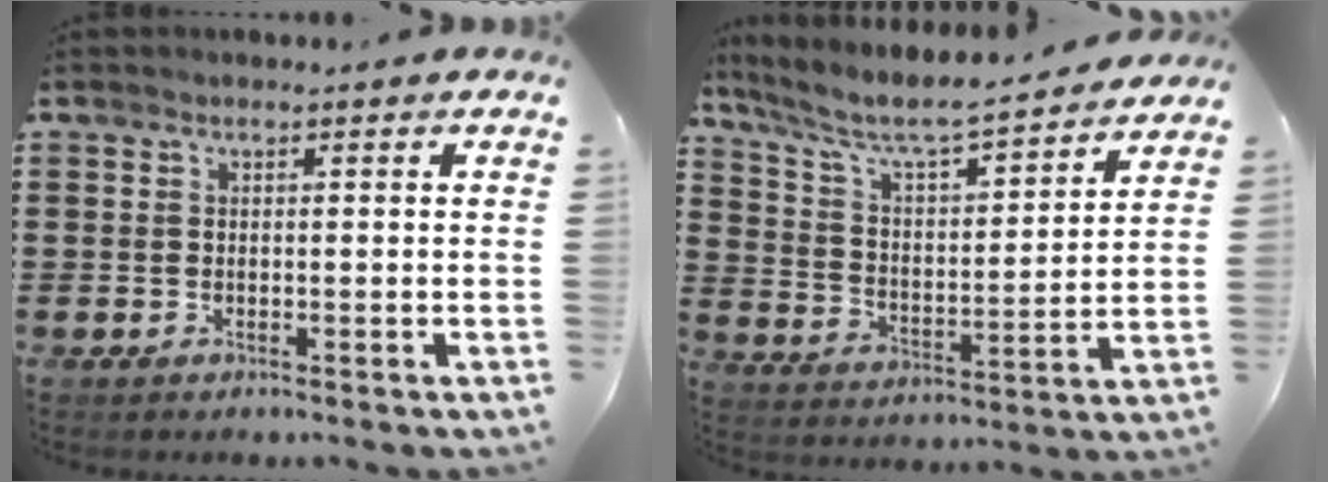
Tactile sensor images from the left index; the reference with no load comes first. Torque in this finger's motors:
{"motor_torque": [1.89, -0.24, 0.78, 0.21]}